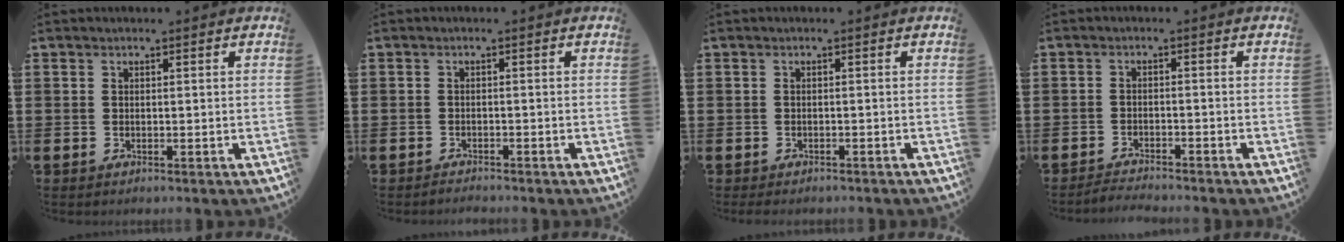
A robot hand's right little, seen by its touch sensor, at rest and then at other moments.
{"total": 1.0, "force": [-1.0, 0.0, -0.1], "torque": [-0.001, 0.000, -0.021]}
{"total": 0.6, "force": [-0.6, 0.1, 0.1], "torque": [-0.004, -0.003, -0.011]}
{"total": 1.9, "force": [-1.9, -0.1, 0.0], "torque": [-0.005, 0.003, -0.041]}